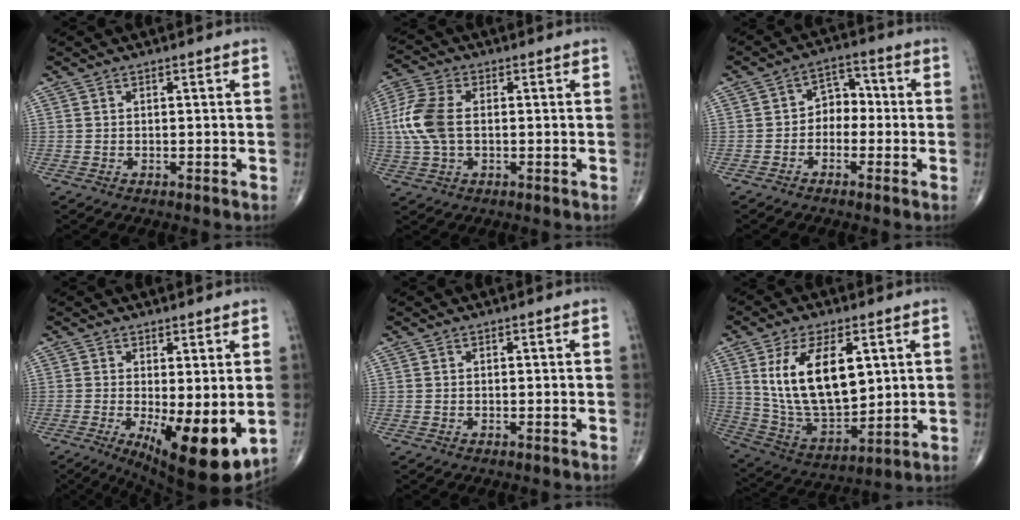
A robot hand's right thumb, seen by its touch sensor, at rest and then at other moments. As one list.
[{"total": 9.9, "force": [0.3, 5.8, 8.0], "torque": [-0.196, 0.017, 0.004]}, {"total": 5.5, "force": [-1.1, 4.3, 3.3], "torque": [-0.020, 0.030, -0.035]}, {"total": 12.5, "force": [-2.2, 4.2, 11.5], "torque": [-0.167, -0.030, -0.020]}, {"total": 0.0}, {"total": 18.6, "force": [4.9, 9.6, 15.1], "torque": [-0.258, -0.023, 0.107]}]